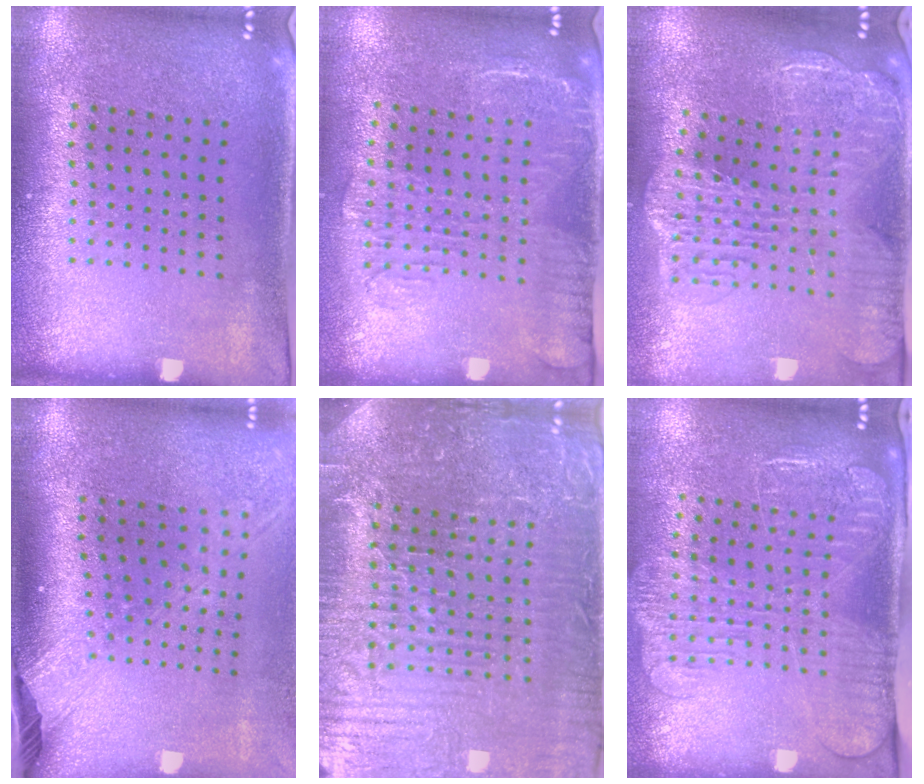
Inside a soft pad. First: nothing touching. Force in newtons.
{"total": 1.8, "press": 1.5, "slide": 1.0}
{"total": 3.0, "press": 2.5, "slide": 1.7}
{"total": 2.6, "press": 1.9, "slide": 1.7}
{"total": 5.7, "press": 5.3, "slide": 2.1}
{"total": 2.5, "press": 1.9, "slide": 1.5}